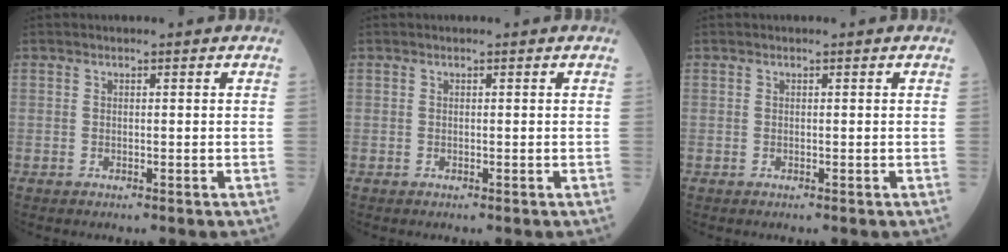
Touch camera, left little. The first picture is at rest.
{"total": 0.0}
{"total": 0.0}